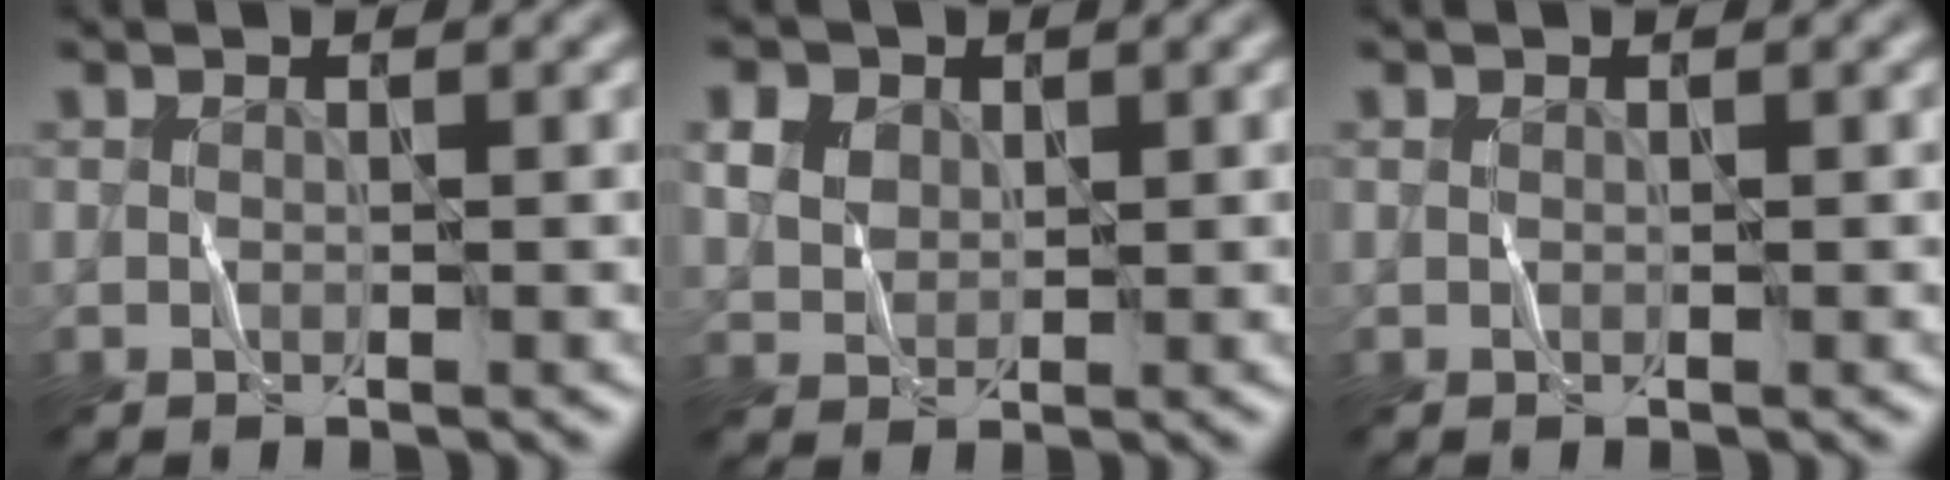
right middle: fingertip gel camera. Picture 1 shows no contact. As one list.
[{"total": 2.4, "force": [1.4, 1.8, 0.6], "torque": [-0.026, 0.009, 0.017]}, {"total": 0.0}]